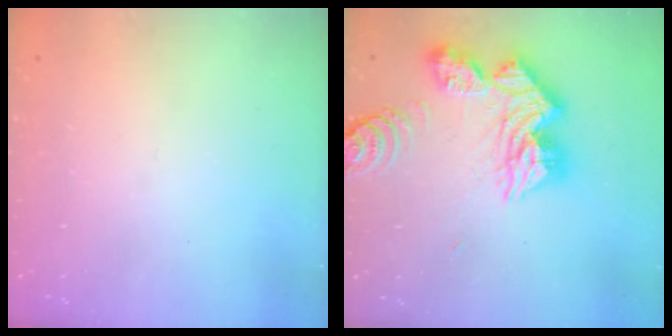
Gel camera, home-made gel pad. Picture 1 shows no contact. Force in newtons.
{"total": 19.6, "press": 19.5, "slide": 1.9}